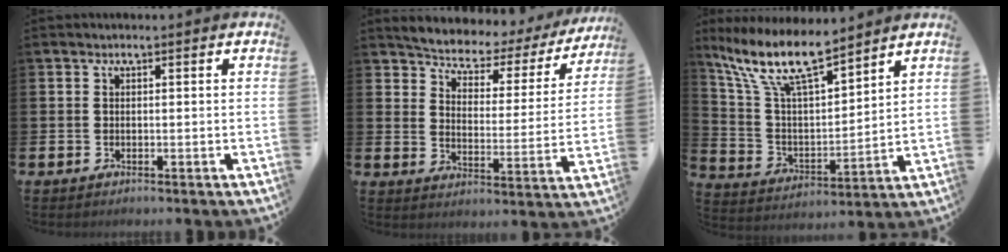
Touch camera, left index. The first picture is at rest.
{"total": 5.0, "force": [4.6, 1.6, 0.7], "torque": [-0.046, -0.040, 0.073]}
{"total": 11.8, "force": [9.8, 2.3, 6.1], "torque": [-0.158, -0.050, 0.173]}